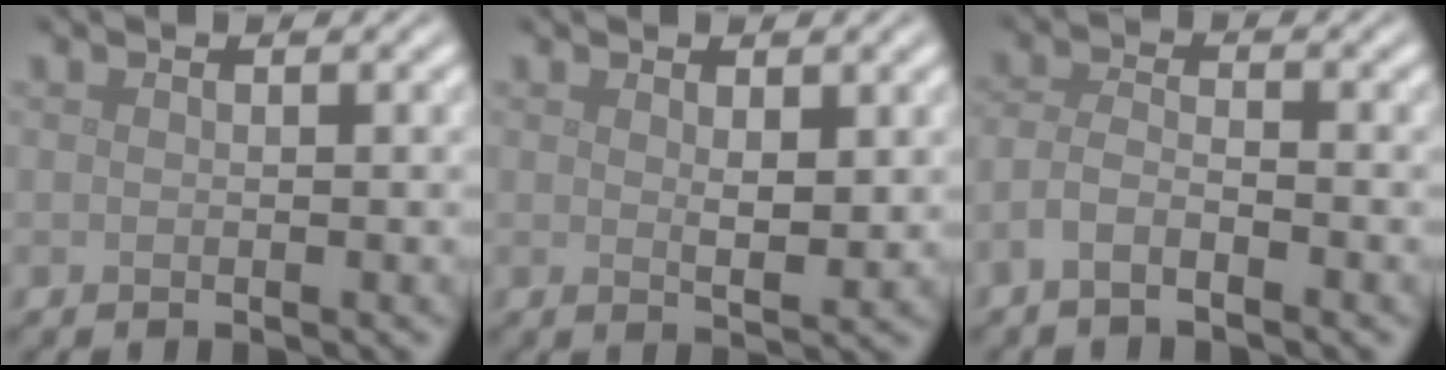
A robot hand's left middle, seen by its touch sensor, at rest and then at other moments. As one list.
[{"total": 1.7, "force": [0.7, 0.6, 1.5], "torque": [-0.026, -0.007, 0.015]}, {"total": 2.3, "force": [-1.6, 0.7, 1.4], "torque": [-0.031, 0.004, -0.040]}]